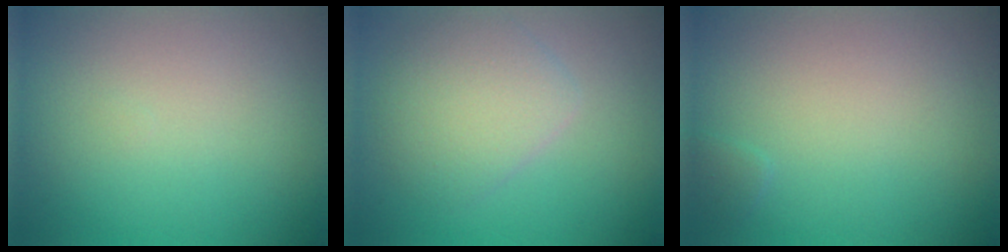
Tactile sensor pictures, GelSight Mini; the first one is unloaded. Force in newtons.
{"total": 3.7, "press": 3.7, "slide": 0.0}
{"total": 0.6, "press": 0.6, "slide": 0.0}